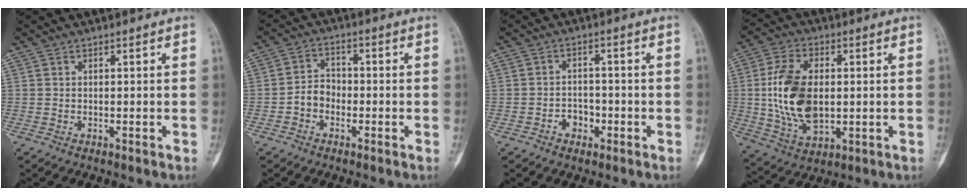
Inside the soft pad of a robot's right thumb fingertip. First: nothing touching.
{"total": 4.5, "force": [-1.7, 3.5, 2.2], "torque": [-0.022, 0.023, -0.040]}
{"total": 3.8, "force": [-1.8, 3.0, 1.7], "torque": [-0.004, 0.020, -0.031]}
{"total": 15.5, "force": [0.5, 9.2, 12.4], "torque": [-0.236, -0.003, 0.017]}